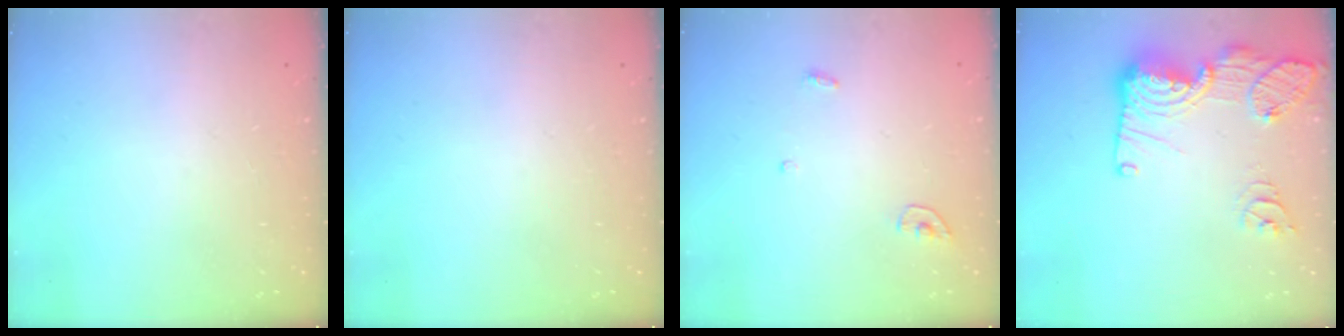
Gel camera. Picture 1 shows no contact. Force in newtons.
{"total": 0.0}
{"total": 3.4, "press": 3.4, "slide": 0.3}
{"total": 18.4, "press": 18.3, "slide": 1.7}